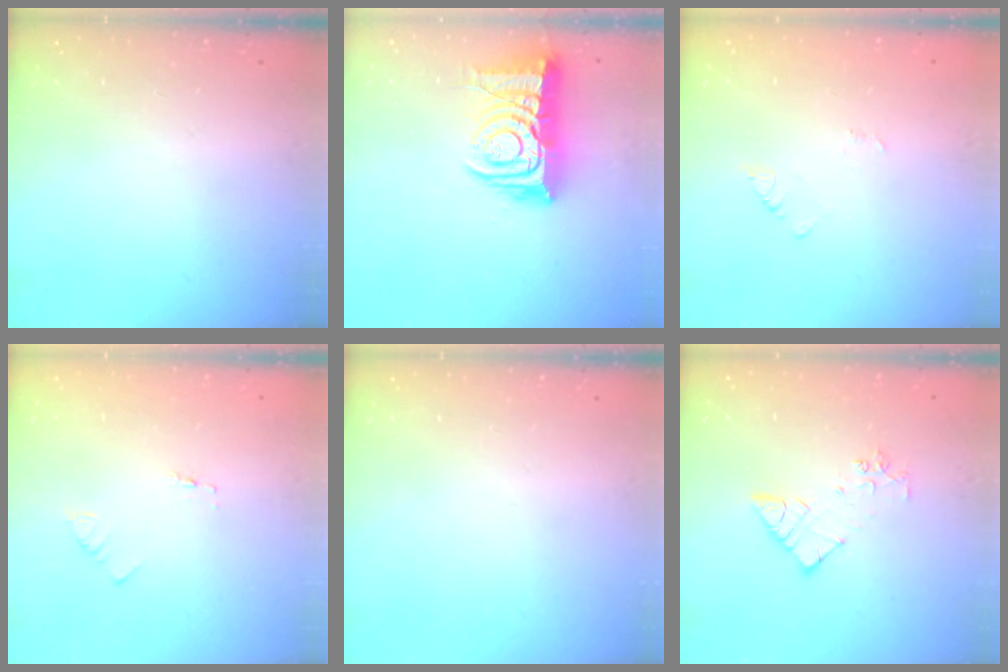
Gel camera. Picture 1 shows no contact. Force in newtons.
{"total": 13.5, "press": 13.4, "slide": 1.5}
{"total": 2.4, "press": 2.4, "slide": 0.3}
{"total": 1.3, "press": 1.2, "slide": 0.1}
{"total": 0.0}
{"total": 8.8, "press": 8.8, "slide": 0.7}